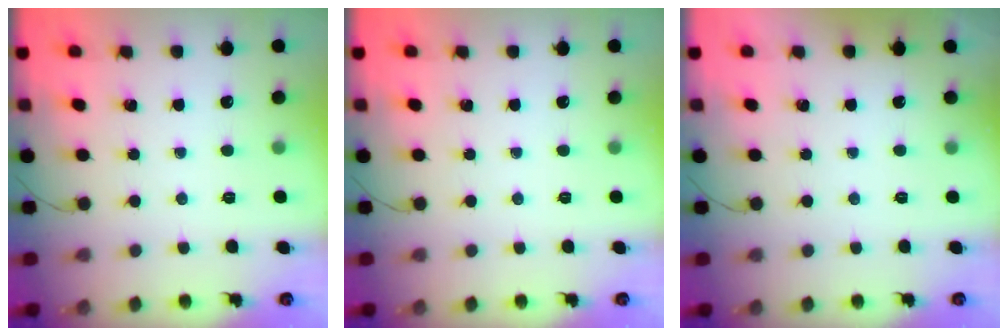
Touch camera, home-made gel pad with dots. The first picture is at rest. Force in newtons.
{"total": 0.0}
{"total": 1.8, "press": 1.7, "slide": 0.3}